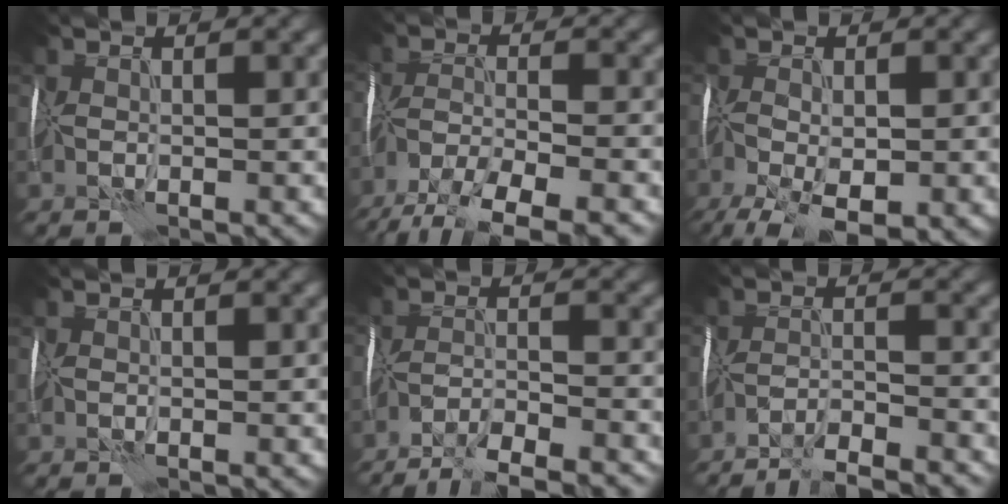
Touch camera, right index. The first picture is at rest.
{"total": 8.2, "force": [-6.5, 2.2, 4.6], "torque": [-0.074, -0.019, -0.113]}
{"total": 7.7, "force": [-4.1, 3.2, 5.7], "torque": [-0.116, -0.022, -0.064]}
{"total": 0.0}
{"total": 7.9, "force": [-7.1, 1.3, 3.2], "torque": [-0.054, -0.012, -0.106]}
{"total": 6.9, "force": [-6.4, 0.9, 2.4], "torque": [-0.039, -0.003, -0.093]}